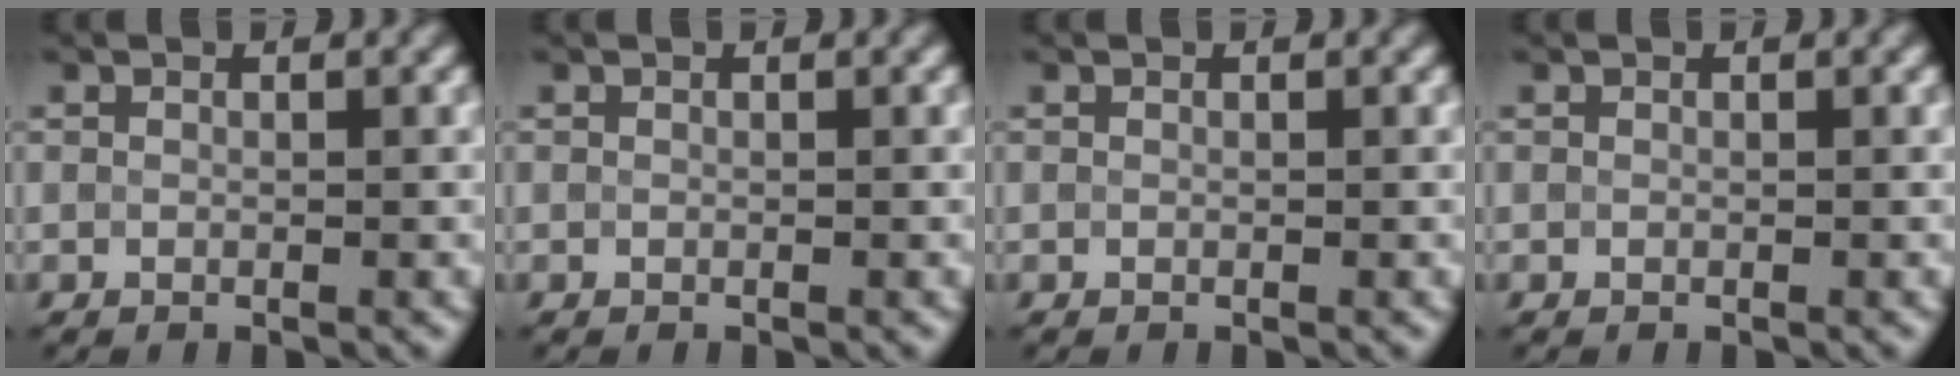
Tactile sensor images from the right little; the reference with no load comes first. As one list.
[{"total": 0.0}, {"total": 0.0}, {"total": 0.0}]